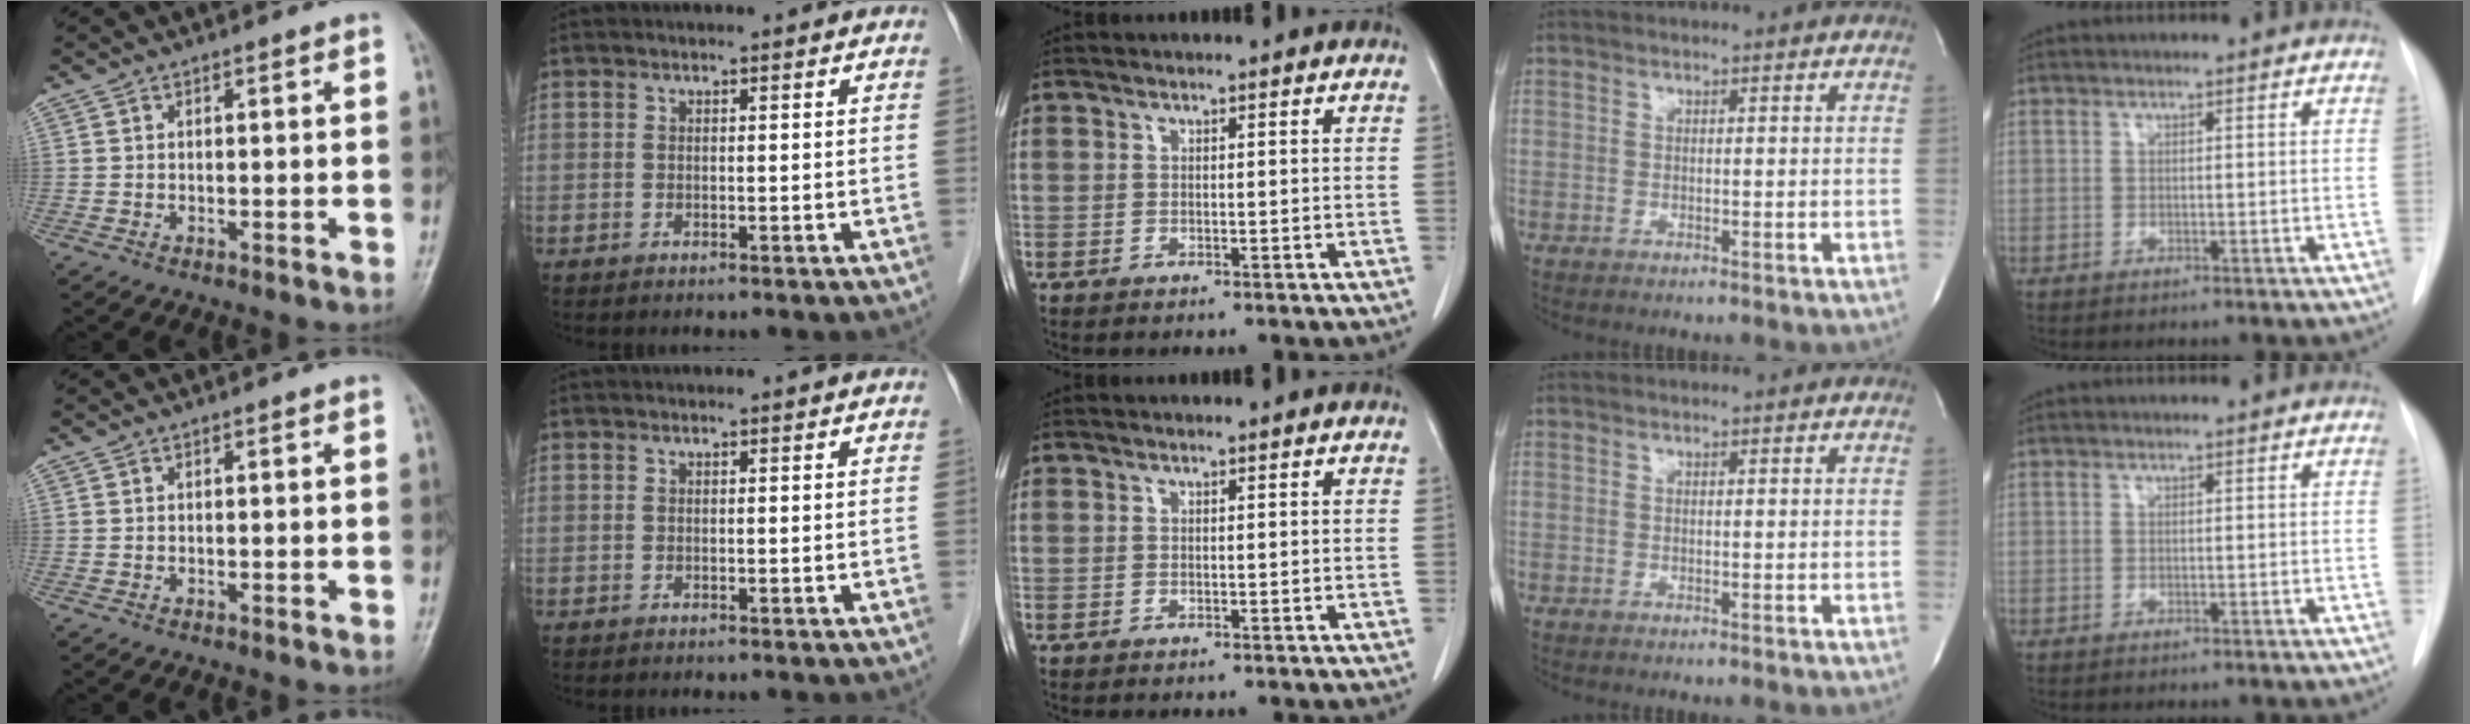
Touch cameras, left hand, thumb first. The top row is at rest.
{}